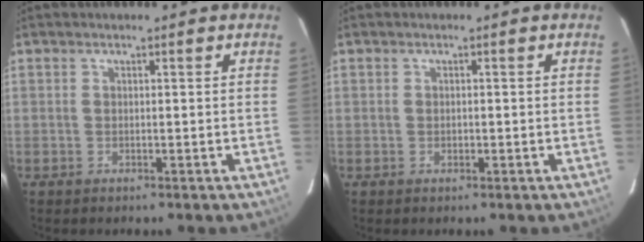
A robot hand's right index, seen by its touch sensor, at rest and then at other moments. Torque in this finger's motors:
{"motor_torque": [-0.05, -0.01, -0.03, 0.00]}